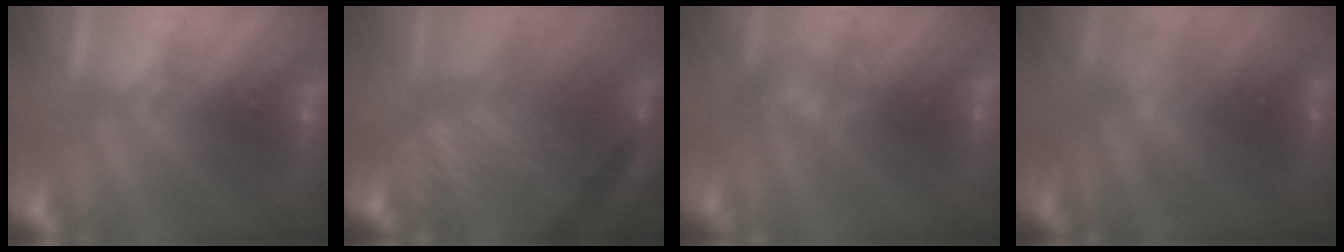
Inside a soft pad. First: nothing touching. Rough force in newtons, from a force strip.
{"total": 4.6}
{"total": 5.0}
{"total": 1.7}